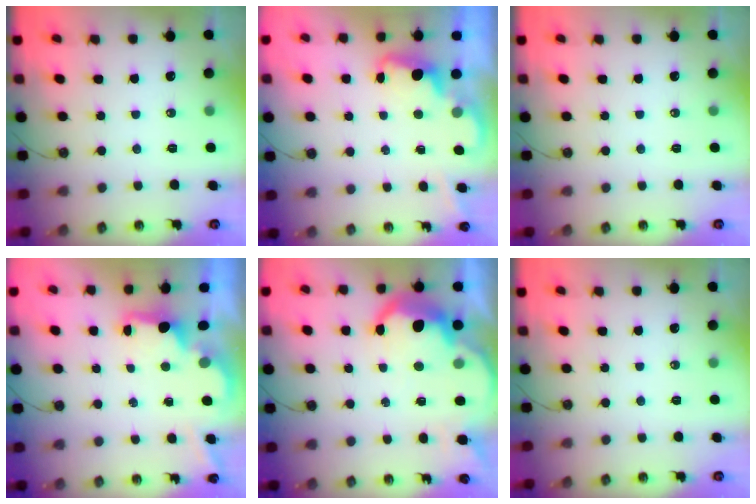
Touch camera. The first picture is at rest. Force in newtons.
{"total": 2.0, "press": 1.9, "slide": 0.6}
{"total": 0.0}
{"total": 2.0, "press": 2.0, "slide": 0.6}
{"total": 11.2, "press": 11.2, "slide": 0.9}
{"total": 0.0}